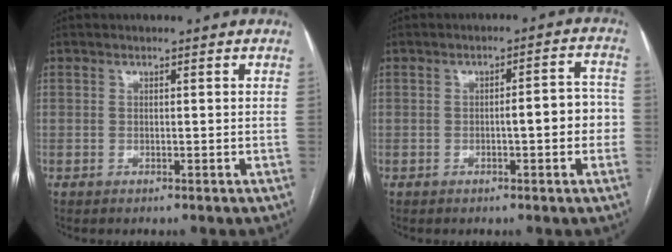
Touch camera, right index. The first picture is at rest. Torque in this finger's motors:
{"motor_torque": [0.91, -0.20, 0.54, 0.06]}